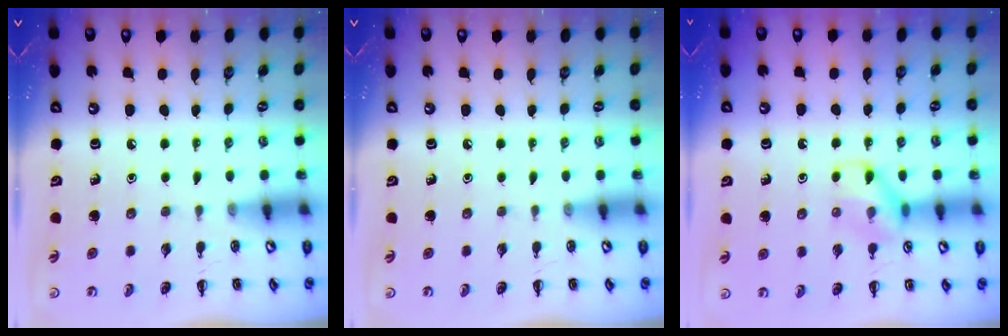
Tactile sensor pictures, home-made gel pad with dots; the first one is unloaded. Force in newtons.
{"total": 0.0}
{"total": 11.2, "press": 11.1, "slide": 1.3}